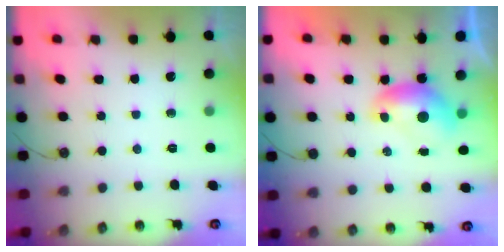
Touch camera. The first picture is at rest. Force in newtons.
{"total": 0.9, "press": 0.6, "slide": 0.6}